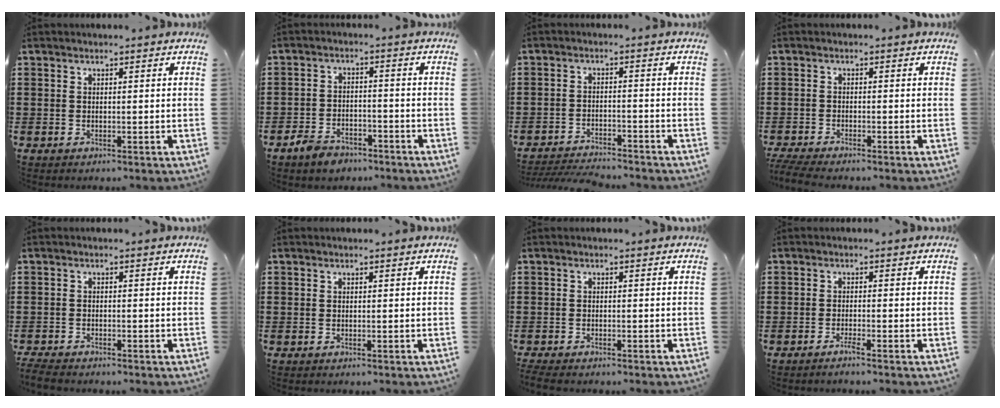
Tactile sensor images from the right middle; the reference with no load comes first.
{"total": 3.8, "force": [-3.3, 1.5, 1.2], "torque": [-0.036, 0.007, -0.070]}
{"total": 3.6, "force": [-3.6, 0.3, 0.5], "torque": [-0.018, 0.000, -0.078]}
{"total": 2.3, "force": [-2.1, 0.0, 0.8], "torque": [-0.029, -0.005, -0.047]}
{"total": 1.9, "force": [-1.9, 0.2, 0.4], "torque": [-0.017, -0.002, -0.042]}
{"total": 0.0}
{"total": 1.1, "force": [-1.0, 0.1, 0.2], "torque": [-0.007, -0.003, -0.019]}
{"total": 1.4, "force": [-1.1, -0.1, 0.9], "torque": [-0.016, -0.004, -0.020]}